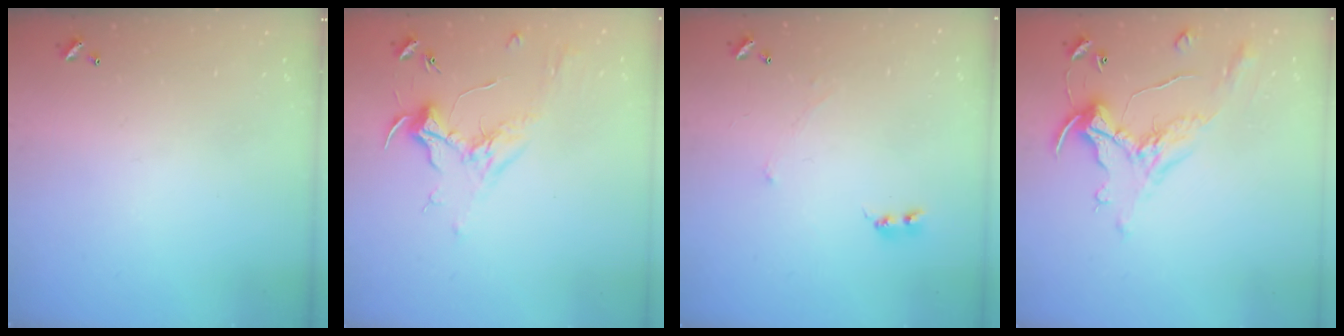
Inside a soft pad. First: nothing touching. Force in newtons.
{"total": 1.8, "press": 1.7, "slide": 0.7}
{"total": 0.0}
{"total": 1.8, "press": 1.5, "slide": 1.1}